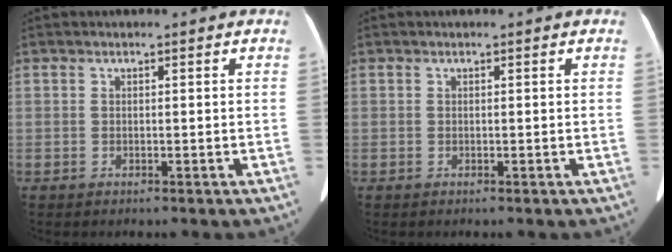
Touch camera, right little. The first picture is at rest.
{"total": 0.0}